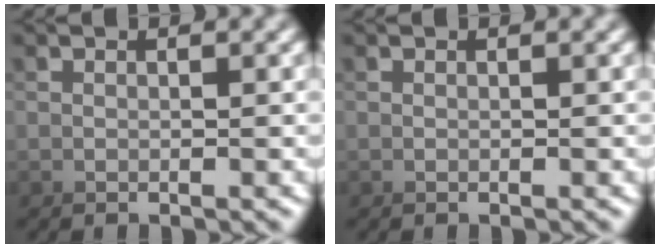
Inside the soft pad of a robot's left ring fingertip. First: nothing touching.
{"total": 0.0}